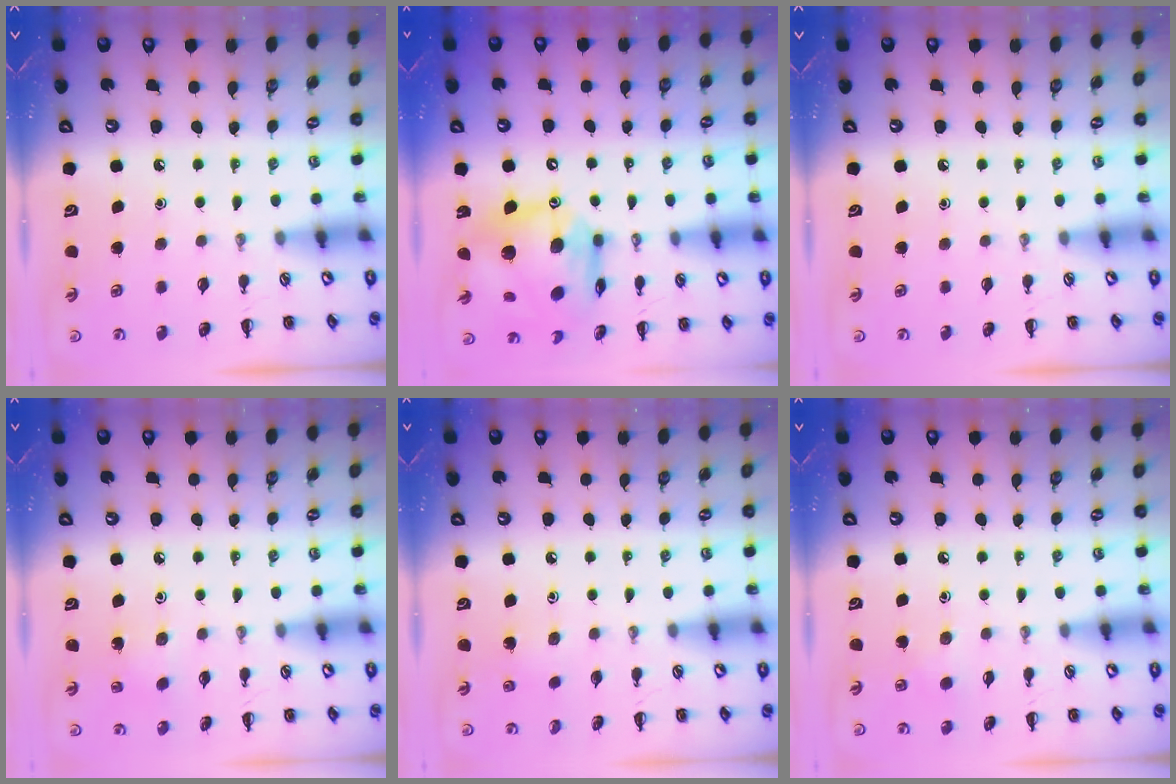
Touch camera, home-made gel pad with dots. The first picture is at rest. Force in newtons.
{"total": 15.4, "press": 14.6, "slide": 5.0}
{"total": 0.0}
{"total": 2.5, "press": 2.4, "slide": 0.8}
{"total": 1.5, "press": 1.4, "slide": 0.5}
{"total": 4.8, "press": 4.7, "slide": 1.2}